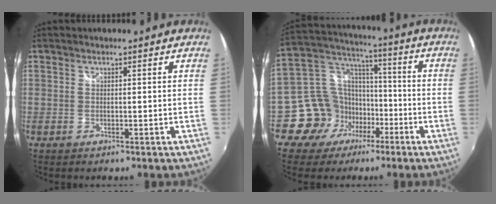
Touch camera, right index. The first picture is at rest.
{"total": 12.5, "force": [-5.8, 10.7, 2.7], "torque": [-0.066, 0.057, -0.089]}